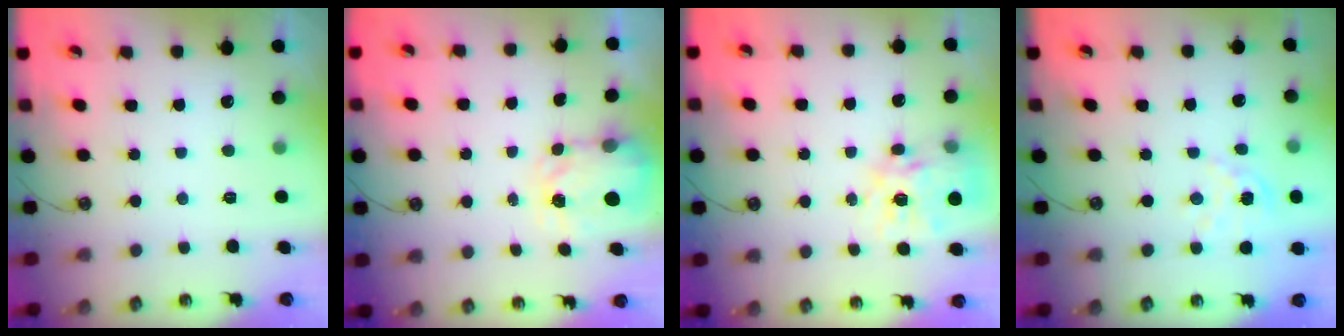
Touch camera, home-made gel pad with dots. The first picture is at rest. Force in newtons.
{"total": 3.7, "press": 3.6, "slide": 0.5}
{"total": 15.4, "press": 15.3, "slide": 1.3}
{"total": 2.5, "press": 2.5, "slide": 0.2}